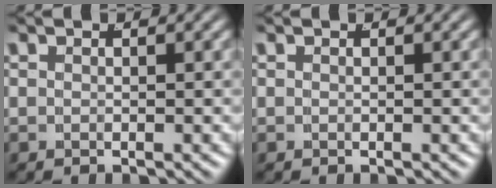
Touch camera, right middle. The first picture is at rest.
{"total": 0.0}